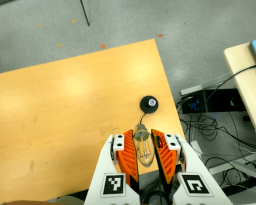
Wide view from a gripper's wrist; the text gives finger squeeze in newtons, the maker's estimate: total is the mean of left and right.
{"total": 20.9, "left": 22.4, "right": 19.4}